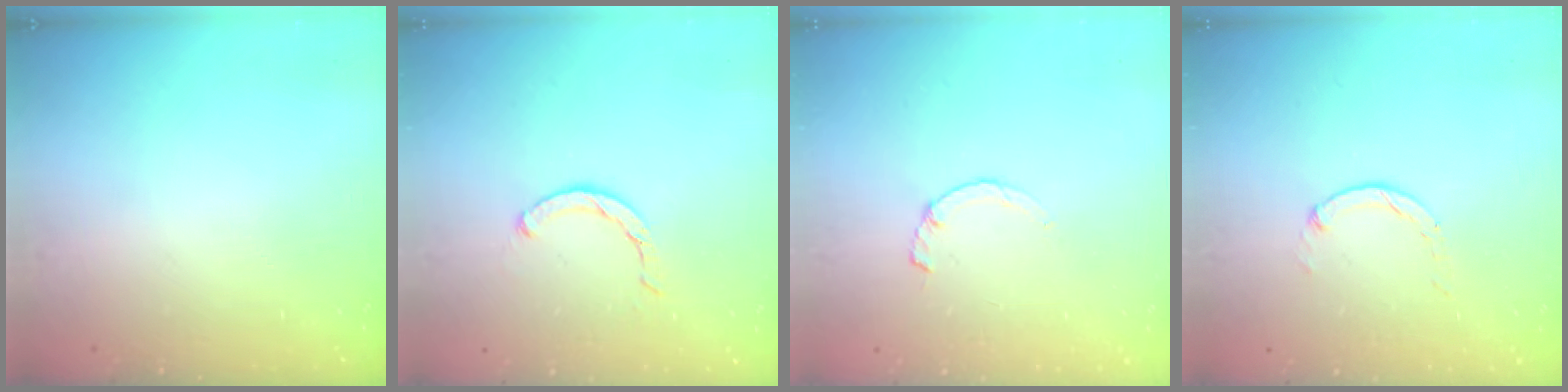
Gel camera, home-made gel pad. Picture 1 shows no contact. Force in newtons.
{"total": 3.3, "press": 3.3, "slide": 0.3}
{"total": 2.2, "press": 2.2, "slide": 0.2}
{"total": 0.8, "press": 0.7, "slide": 0.2}